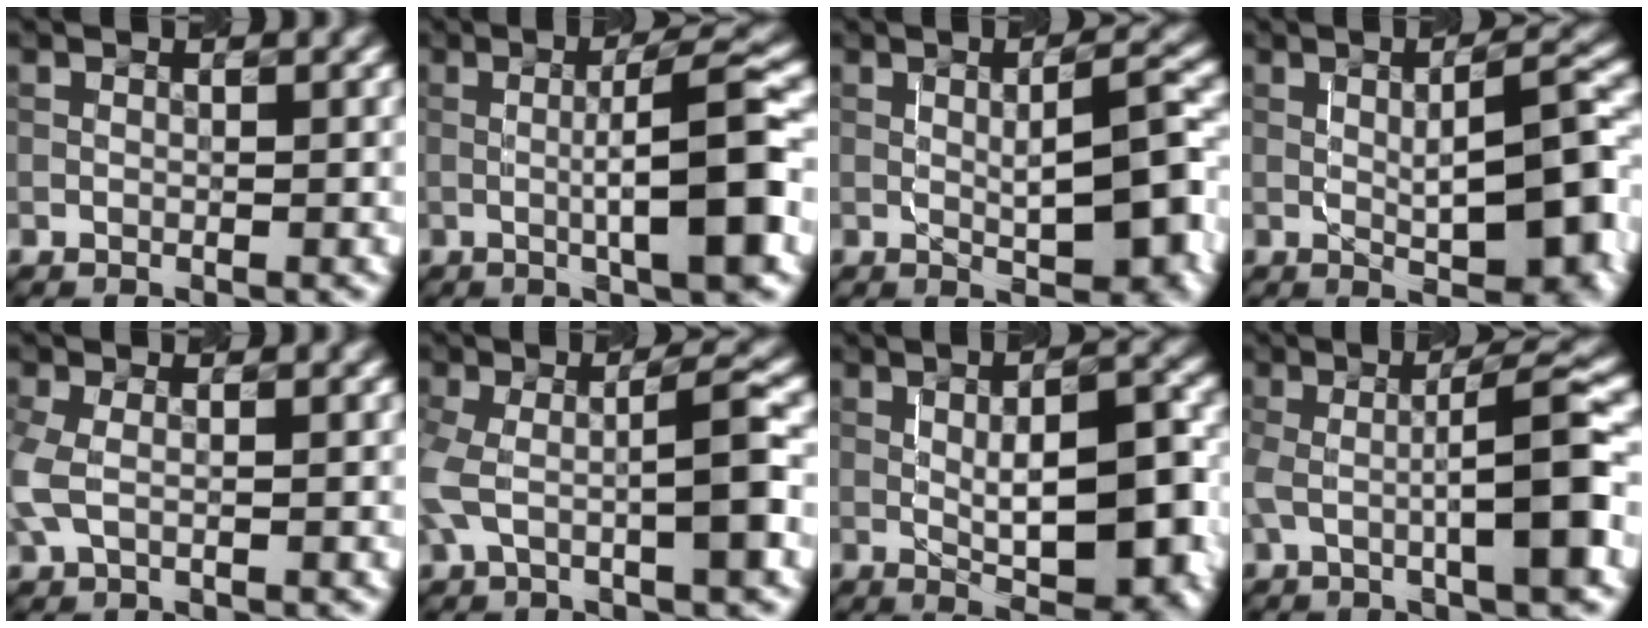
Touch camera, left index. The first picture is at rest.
{"total": 7.5, "force": [-0.7, 1.1, 7.4], "torque": [-0.111, 0.011, -0.012]}
{"total": 5.9, "force": [-0.3, 1.4, 5.8], "torque": [-0.087, 0.002, -0.001]}
{"total": 7.2, "force": [-0.4, 1.8, 6.9], "torque": [-0.098, 0.003, -0.005]}
{"total": 2.9, "force": [-0.2, 1.6, 2.4], "torque": [-0.076, -0.002, -0.010]}
{"total": 6.1, "force": [-0.9, 1.6, 5.8], "torque": [-0.117, 0.009, -0.024]}
{"total": 8.3, "force": [-0.4, 2.9, 7.8], "torque": [-0.106, 0.003, -0.005]}
{"total": 6.9, "force": [-0.6, 1.3, 6.8], "torque": [-0.110, 0.010, -0.017]}